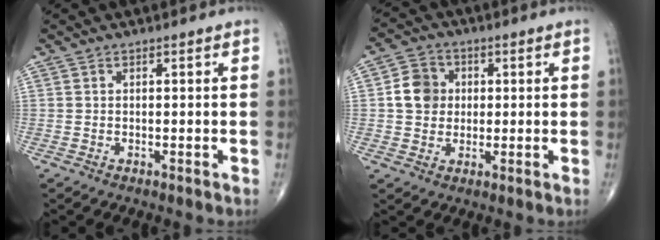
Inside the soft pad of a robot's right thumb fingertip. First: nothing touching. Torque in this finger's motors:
{"motor_torque": [0.90, 1.00, 0.75, 0.07, 0.06]}